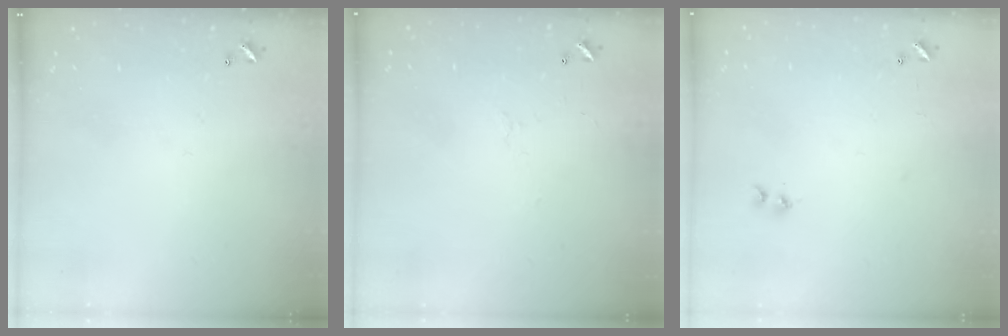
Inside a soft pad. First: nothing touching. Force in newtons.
{"total": 0.7, "press": 0.2, "slide": 0.6}
{"total": 6.8, "press": 6.8, "slide": 0.6}